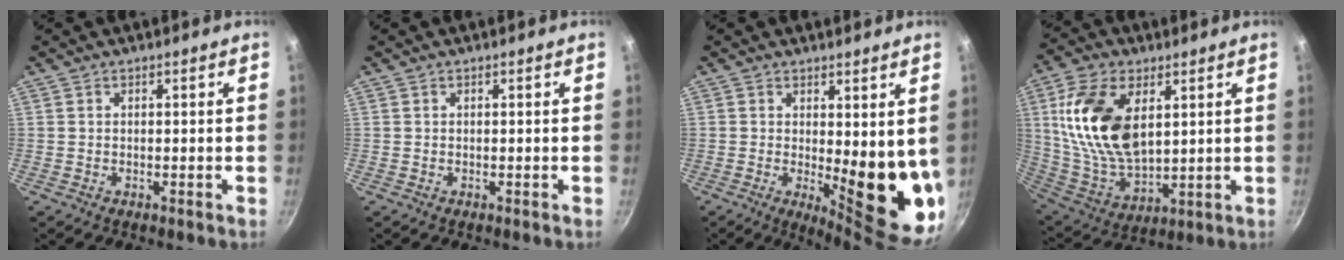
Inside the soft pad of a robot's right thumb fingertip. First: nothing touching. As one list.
[{"total": 0.0}, {"total": 12.9, "force": [0.7, 4.4, 12.1], "torque": [-0.129, -0.040, 0.019]}, {"total": 18.8, "force": [5.2, 10.7, 14.6], "torque": [-0.269, -0.022, 0.112]}]